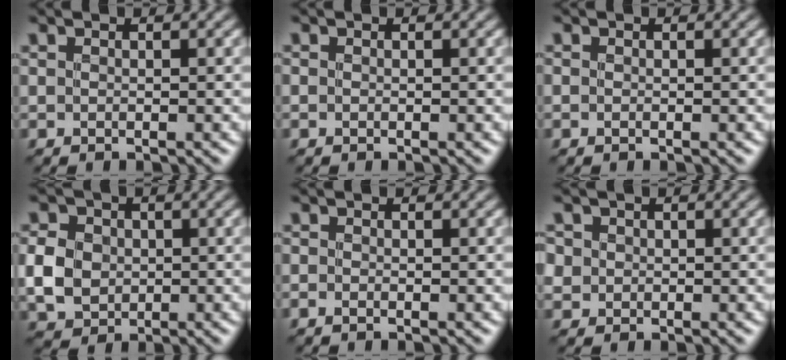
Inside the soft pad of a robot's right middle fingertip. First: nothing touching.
{"total": 0.0}
{"total": 0.0}
{"total": 4.5, "force": [-0.1, 3.8, 2.4], "torque": [-0.052, 0.002, -0.006]}
{"total": 0.6, "force": [-0.4, 0.3, 0.4], "torque": [-0.009, -0.004, -0.009]}
{"total": 2.8, "force": [0.9, 2.4, 1.0], "torque": [-0.023, 0.015, 0.013]}